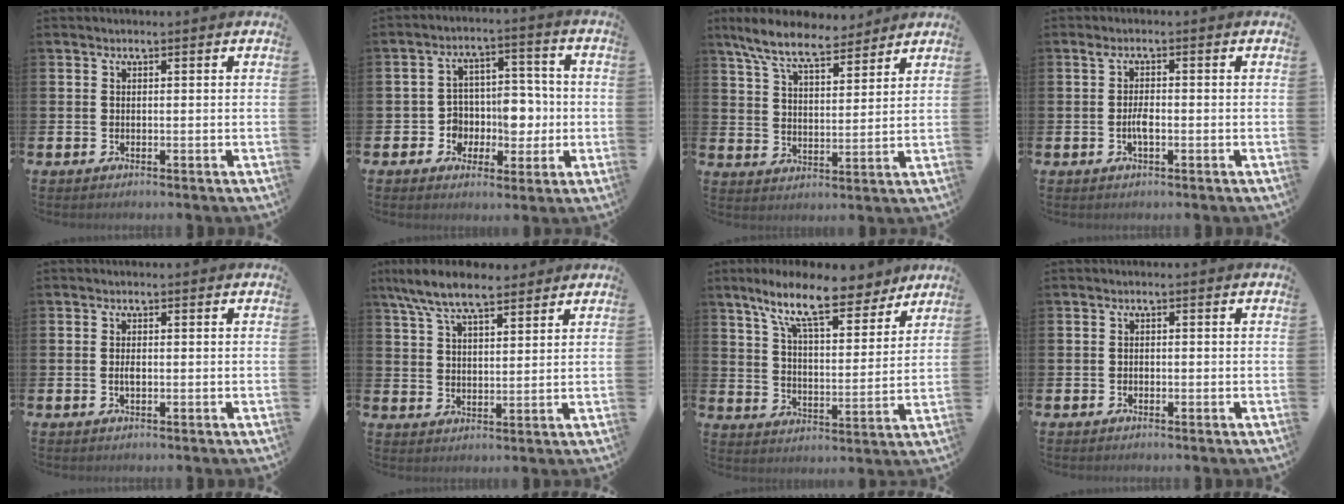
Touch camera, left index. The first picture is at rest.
{"total": 6.4, "force": [-0.9, 5.6, 2.8], "torque": [-0.057, 0.007, -0.019]}
{"total": 8.7, "force": [7.7, 2.1, 3.3], "torque": [-0.098, -0.027, 0.141]}
{"total": 2.5, "force": [-0.3, 0.8, 2.3], "torque": [-0.043, 0.002, -0.007]}
{"total": 1.3, "force": [-0.3, 0.5, 1.1], "torque": [-0.020, 0.001, -0.006]}
{"total": 8.1, "force": [7.1, 2.0, 3.3], "torque": [-0.084, -0.020, 0.130]}
{"total": 12.1, "force": [9.6, 3.1, 6.8], "torque": [-0.142, -0.042, 0.165]}
{"total": 0.7, "force": [-0.4, 0.5, 0.2], "torque": [-0.011, 0.005, -0.008]}